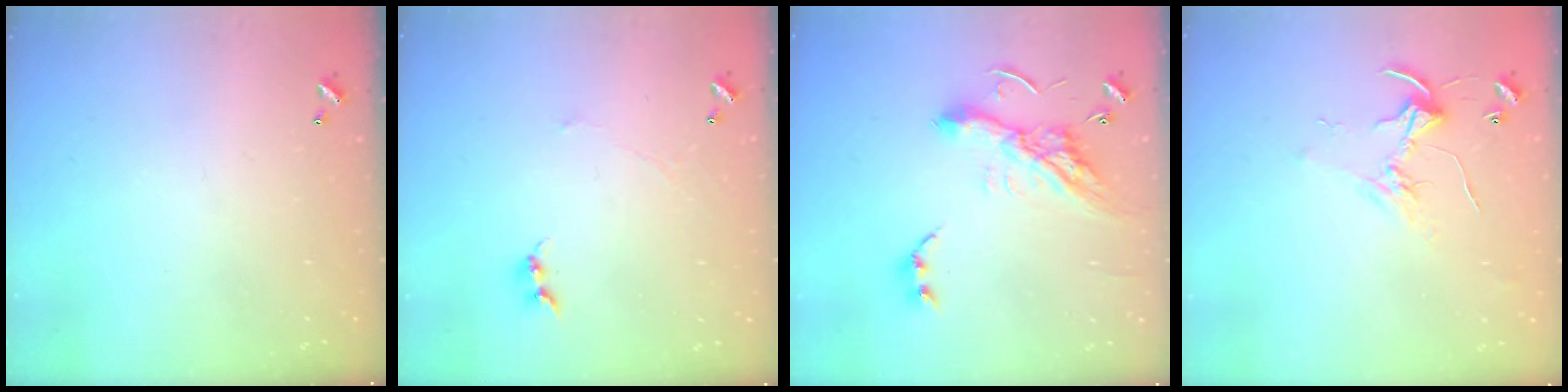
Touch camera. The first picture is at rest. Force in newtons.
{"total": 1.2, "press": 1.1, "slide": 0.5}
{"total": 14.9, "press": 14.8, "slide": 1.5}
{"total": 3.1, "press": 3.1, "slide": 0.1}